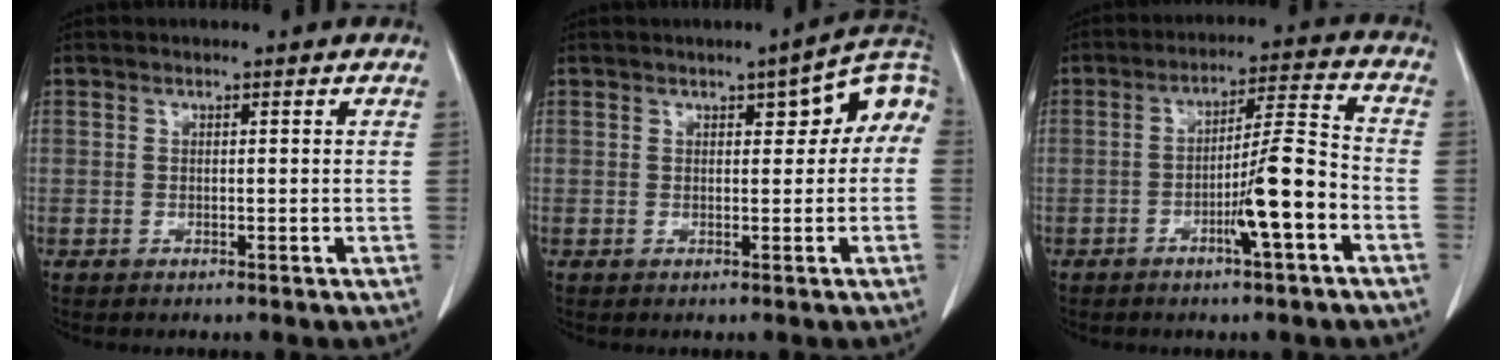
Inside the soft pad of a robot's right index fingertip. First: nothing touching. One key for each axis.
{"total": 6.9, "fx": 1.3, "fy": 2.3, "fz": 6.4, "tx": -0.074, "ty": 0.033, "tz": 0.010}
{"total": 8.9, "fx": -3.4, "fy": 0.0, "fz": 8.2, "tx": -0.137, "ty": 0.007, "tz": -0.056}